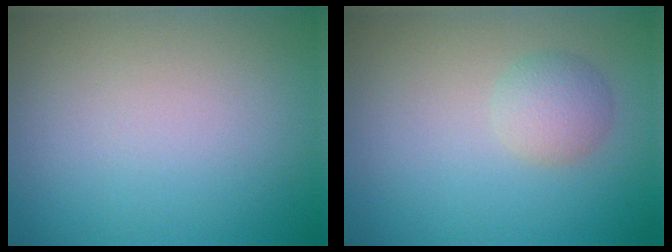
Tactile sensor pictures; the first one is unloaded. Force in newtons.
{"total": 2.2, "press": 2.2, "slide": 0.1}